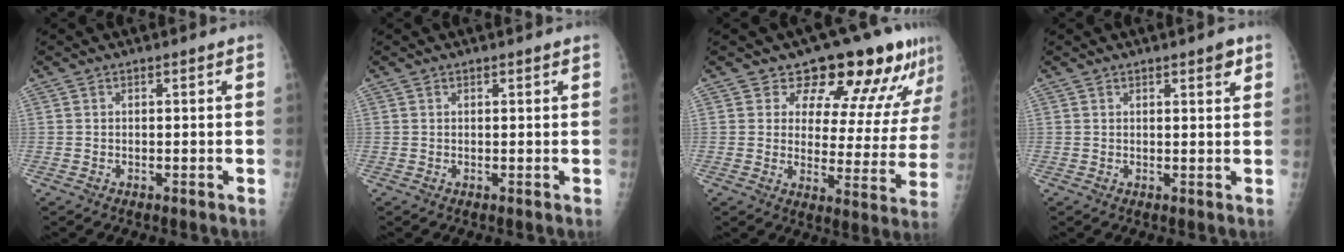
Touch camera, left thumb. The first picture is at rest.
{"total": 0.6, "force": [0.4, 0.2, 0.3], "torque": [-0.004, -0.001, 0.006]}
{"total": 15.7, "force": [12.3, 7.0, 6.8], "torque": [-0.032, -0.077, 0.142]}
{"total": 2.6, "force": [1.5, 0.7, 1.9], "torque": [-0.019, -0.007, 0.019]}